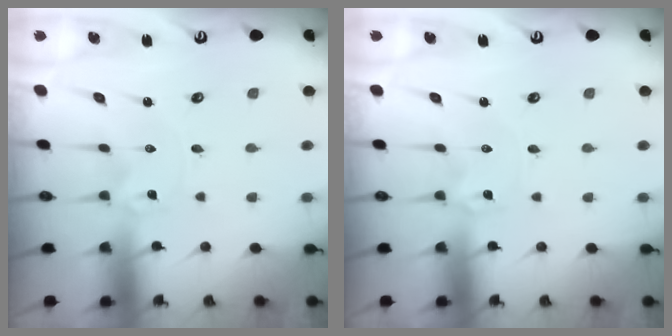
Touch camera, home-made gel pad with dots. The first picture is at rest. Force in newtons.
{"total": 1.4, "press": 1.4, "slide": 0.2}